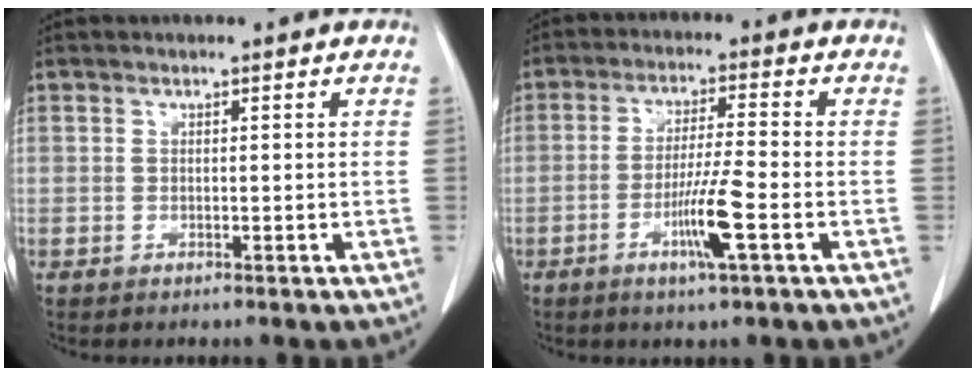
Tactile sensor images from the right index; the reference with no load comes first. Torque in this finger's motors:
{"motor_torque": [0.28, -0.08, 0.15, 0.06]}